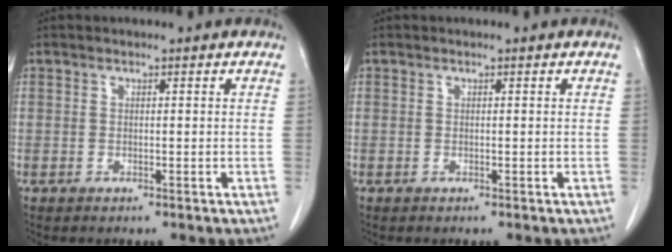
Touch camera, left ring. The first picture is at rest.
{"total": 0.0}